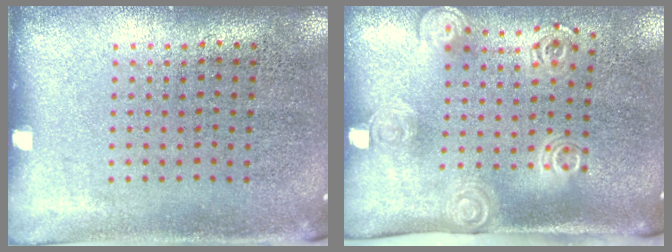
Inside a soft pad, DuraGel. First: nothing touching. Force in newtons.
{"total": 2.0, "press": 1.4, "slide": 1.5}